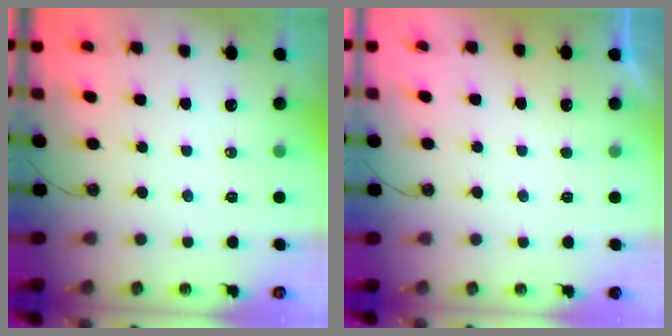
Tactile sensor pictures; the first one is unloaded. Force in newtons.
{"total": 0.7, "press": 0.4, "slide": 0.5}